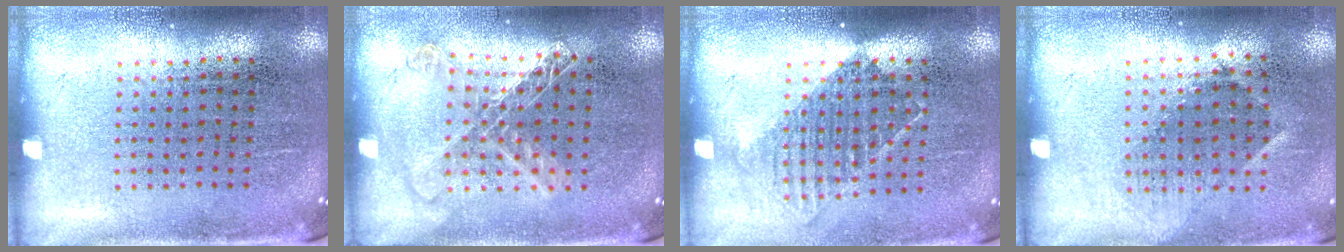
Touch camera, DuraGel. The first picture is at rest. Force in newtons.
{"total": 1.3, "press": 1.2, "slide": 0.5}
{"total": 1.2, "press": 1.0, "slide": 0.7}
{"total": 0.9, "press": 0.7, "slide": 0.5}